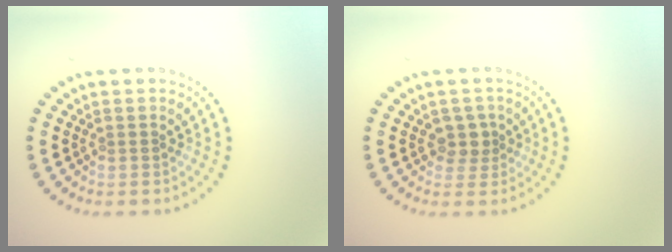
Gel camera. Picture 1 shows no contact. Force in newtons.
{"total": 2.0, "press": 1.6, "slide": 1.1}